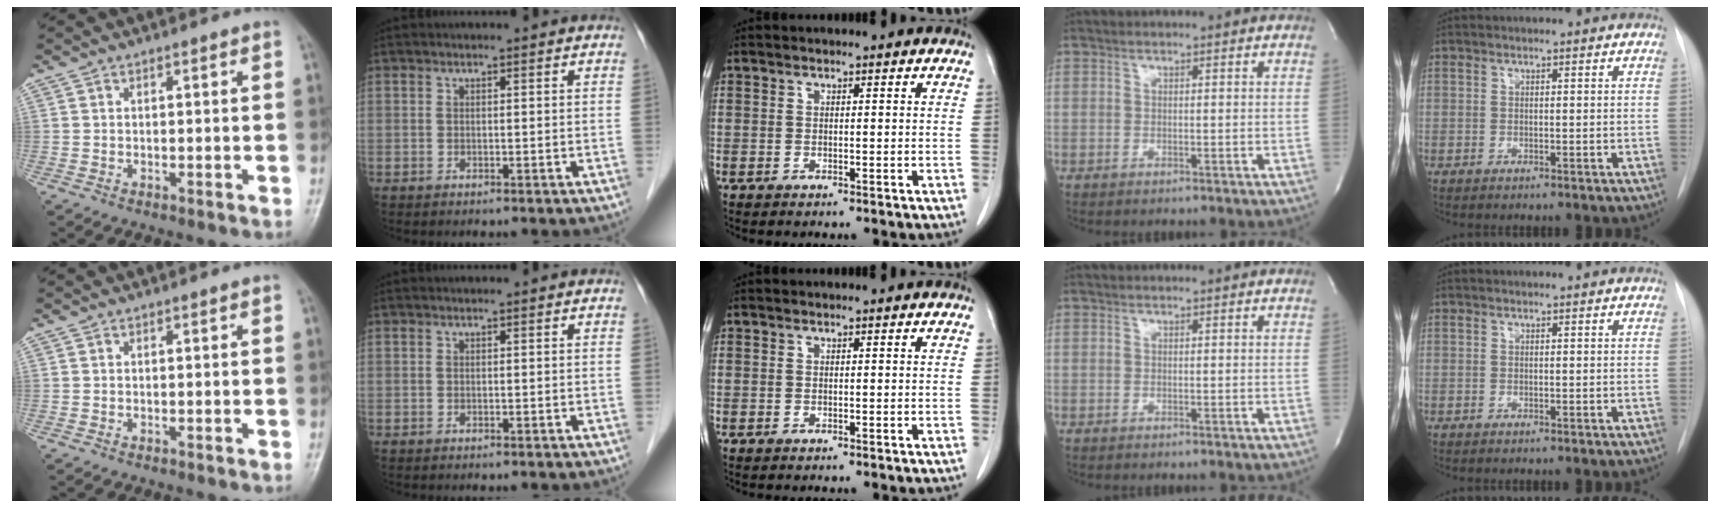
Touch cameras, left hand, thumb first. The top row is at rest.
{}